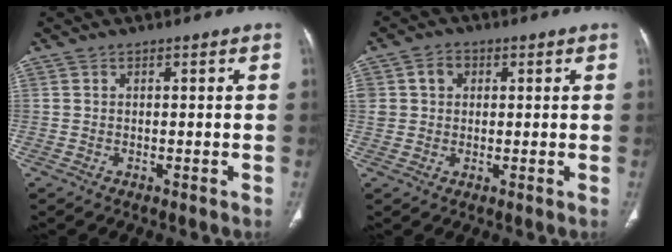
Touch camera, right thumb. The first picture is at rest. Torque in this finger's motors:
{"motor_torque": [0.86, 0.79, 0.54, 0.24, 0.01]}